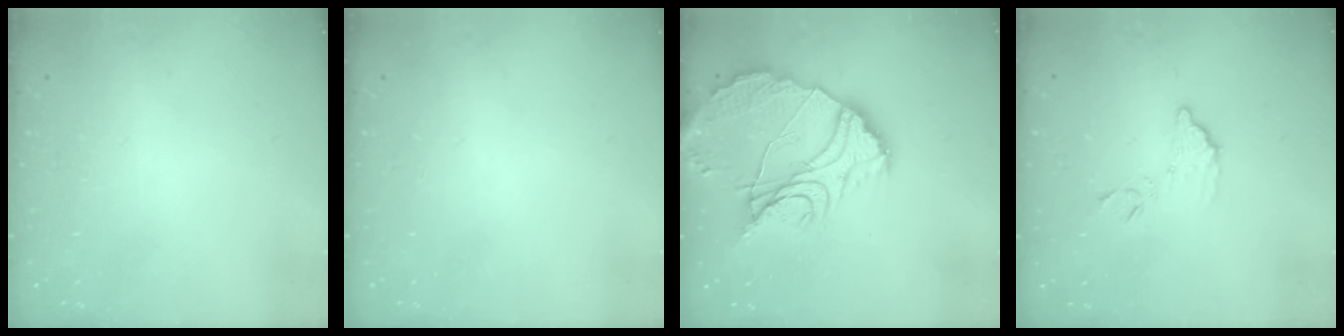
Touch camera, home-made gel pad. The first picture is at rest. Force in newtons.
{"total": 0.0}
{"total": 17.9, "press": 17.8, "slide": 1.9}
{"total": 8.9, "press": 8.9, "slide": 0.2}